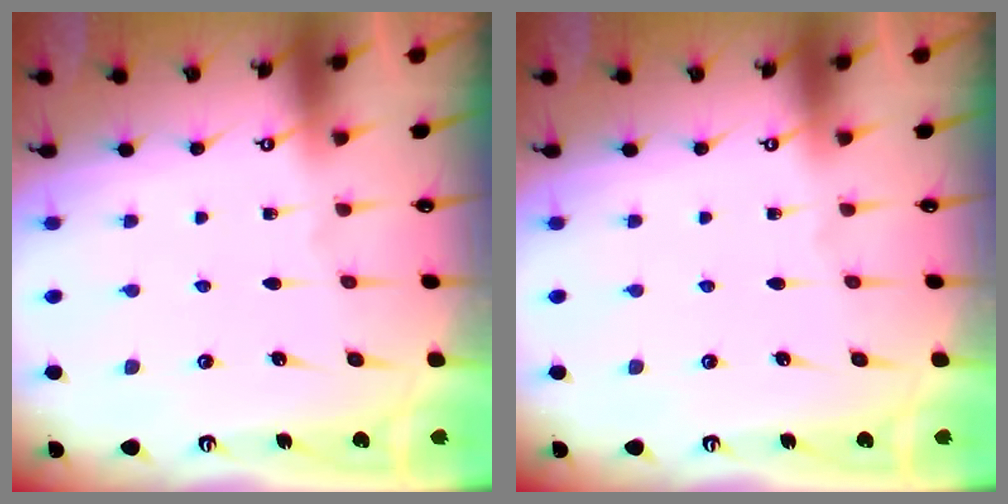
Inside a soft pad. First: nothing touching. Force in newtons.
{"total": 0.0}